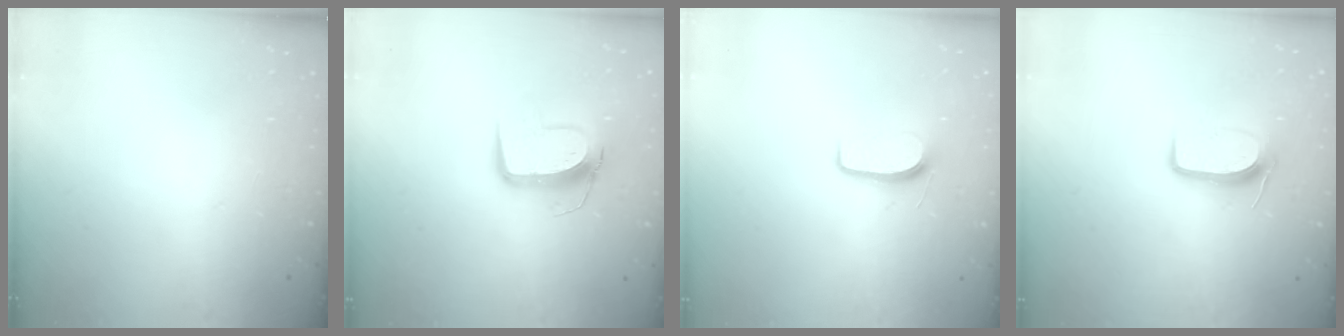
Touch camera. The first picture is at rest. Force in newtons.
{"total": 10.8, "press": 10.8, "slide": 0.7}
{"total": 6.1, "press": 6.1, "slide": 0.6}
{"total": 8.0, "press": 8.0, "slide": 0.9}